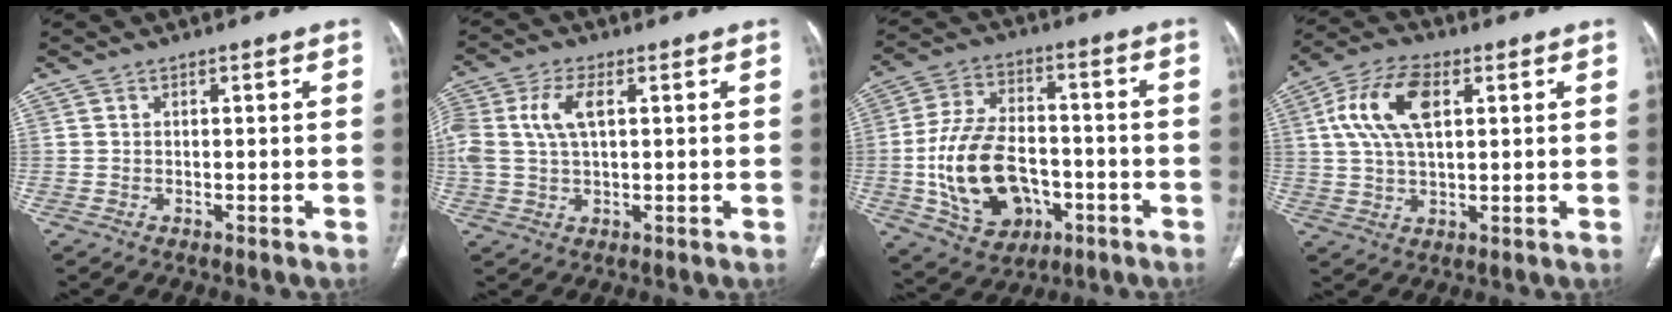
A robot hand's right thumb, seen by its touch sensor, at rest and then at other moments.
{"total": 8.6, "force": [2.0, 4.6, 7.0], "torque": [-0.172, 0.016, 0.043]}
{"total": 17.8, "force": [-4.1, 12.0, 12.6], "torque": [-0.210, 0.023, -0.060]}
{"total": 11.9, "force": [3.3, 6.2, 9.6], "torque": [-0.191, 0.009, 0.060]}